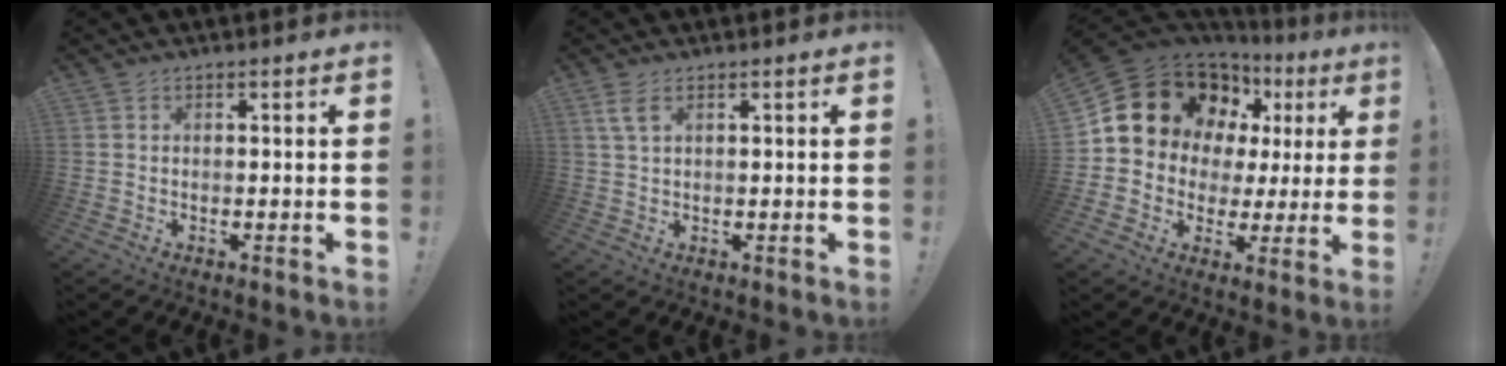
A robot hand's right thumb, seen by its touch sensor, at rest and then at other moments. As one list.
[{"total": 4.0, "force": [2.0, 1.6, 3.1], "torque": [-0.057, -0.003, 0.037]}, {"total": 15.8, "force": [8.8, 11.1, 7.1], "torque": [-0.112, -0.055, 0.179]}]